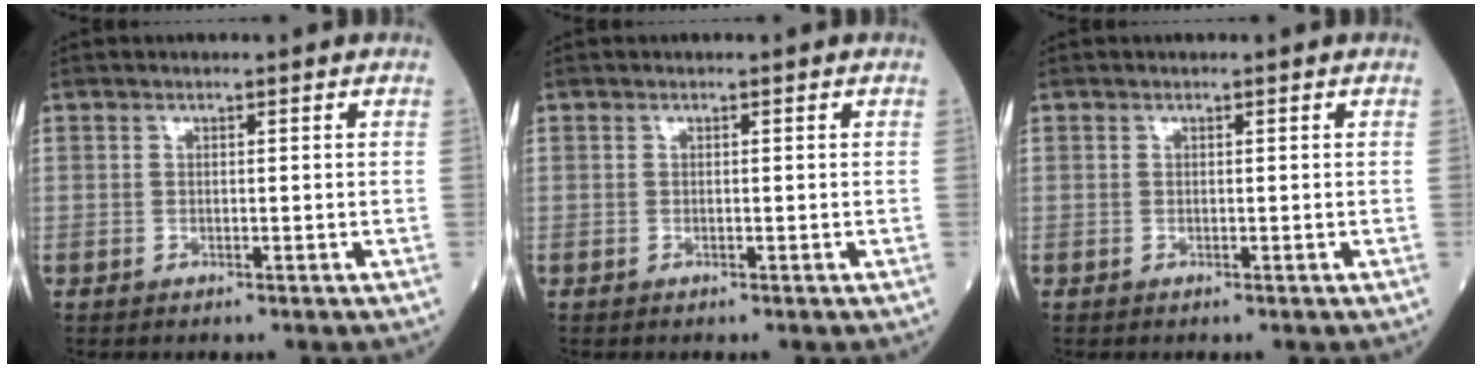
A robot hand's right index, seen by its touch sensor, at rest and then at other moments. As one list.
[{"total": 0.0}, {"total": 0.0}]